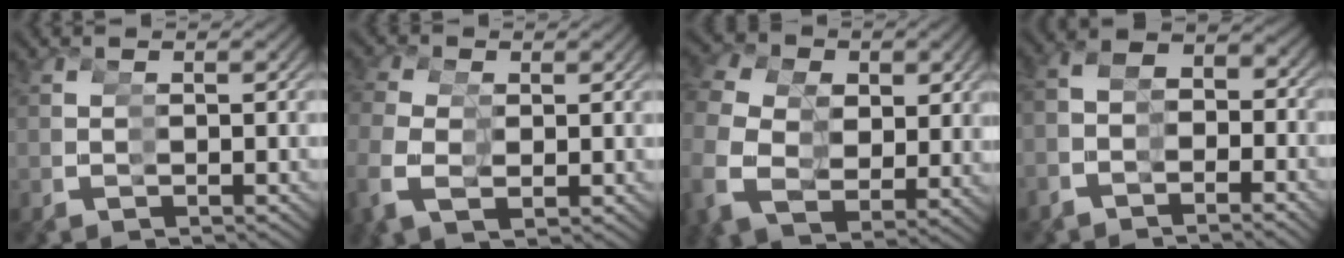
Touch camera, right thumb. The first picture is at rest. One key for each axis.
{"total": 1.7, "fx": 1.4, "fy": 0.8, "fz": 0.1, "tx": -0.004, "ty": 0.015, "tz": 0.021}
{"total": 6.0, "fx": 2.5, "fy": 4.6, "fz": 3.0, "tx": -0.064, "ty": -0.003, "tz": 0.047}
{"total": 4.1, "fx": -0.5, "fy": 3.7, "fz": 1.7, "tx": -0.035, "ty": 0.027, "tz": -0.024}